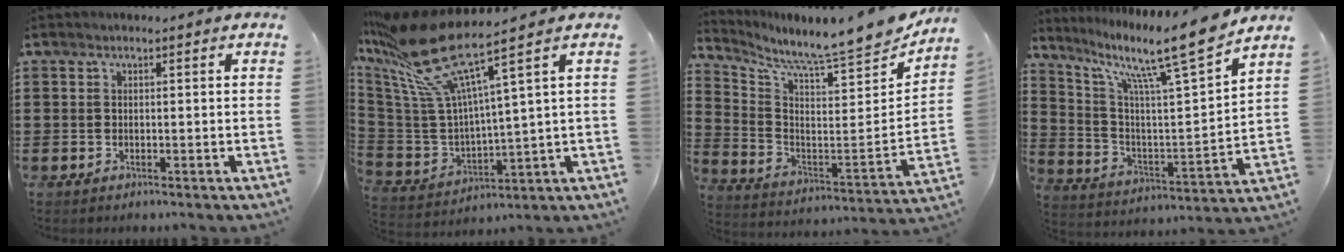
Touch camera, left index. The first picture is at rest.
{"total": 13.9, "force": [9.1, 2.7, 10.0], "torque": [-0.245, -0.053, 0.150]}
{"total": 7.5, "force": [7.2, -0.8, 2.0], "torque": [-0.065, -0.087, 0.111]}
{"total": 13.2, "force": [10.6, 0.8, 7.8], "torque": [-0.167, -0.071, 0.166]}